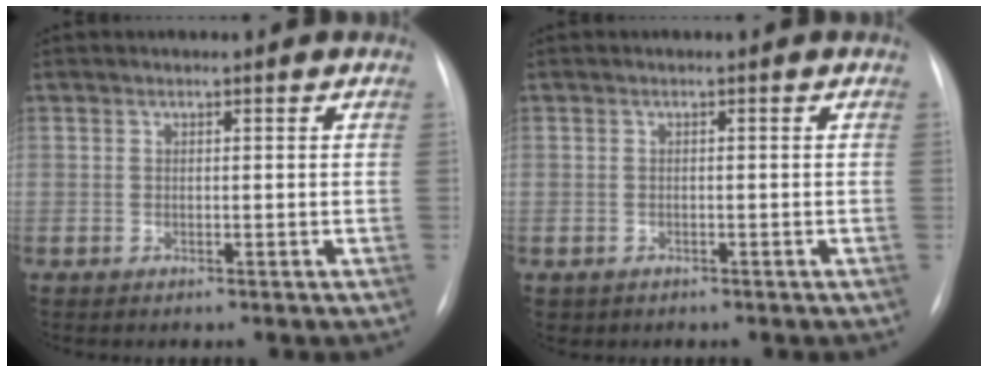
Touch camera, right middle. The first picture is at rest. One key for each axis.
{"total": 0.6, "fx": -0.4, "fy": 0.5, "fz": 0.1, "tx": -0.013, "ty": 0.000, "tz": -0.001}